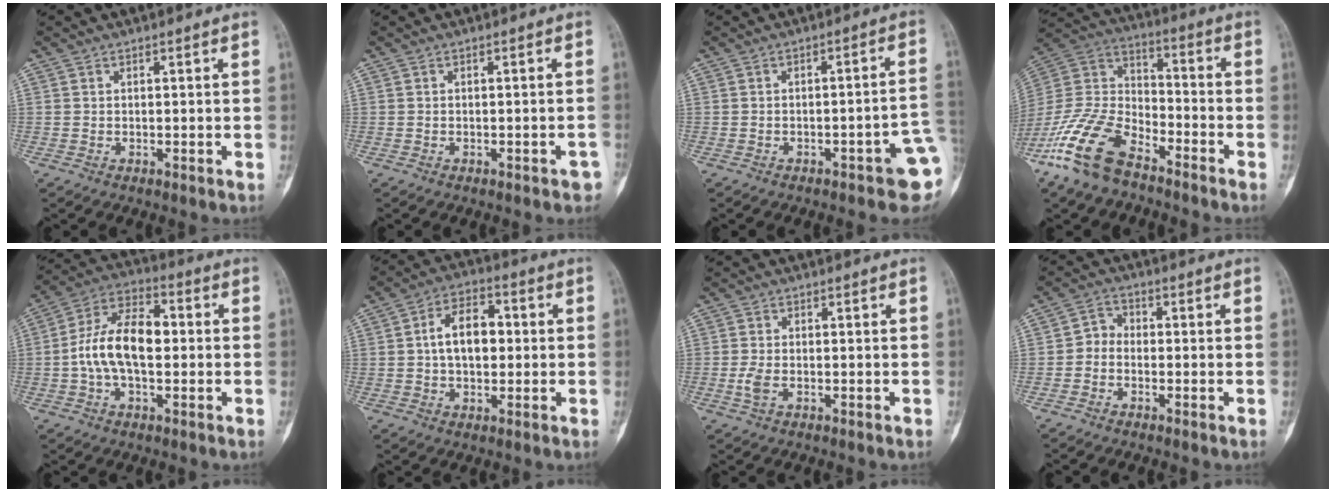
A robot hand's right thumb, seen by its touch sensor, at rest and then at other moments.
{"total": 2.3, "force": [-1.5, 0.9, 1.5], "torque": [-0.014, 0.014, -0.014]}
{"total": 9.3, "force": [-3.1, 2.5, 8.4], "torque": [-0.091, 0.021, -0.035]}
{"total": 17.2, "force": [-11.3, 7.9, 10.2], "torque": [-0.210, 0.058, -0.223]}
{"total": 12.9, "force": [-0.5, 7.1, 10.8], "torque": [-0.199, 0.037, -0.016]}
{"total": 9.3, "force": [0.6, 5.8, 7.3], "torque": [-0.101, 0.019, 0.003]}
{"total": 2.3, "force": [-0.6, 1.2, 1.9], "torque": [-0.052, -0.001, -0.013]}
{"total": 3.1, "force": [-1.1, 2.4, 1.6], "torque": [-0.014, 0.014, -0.034]}